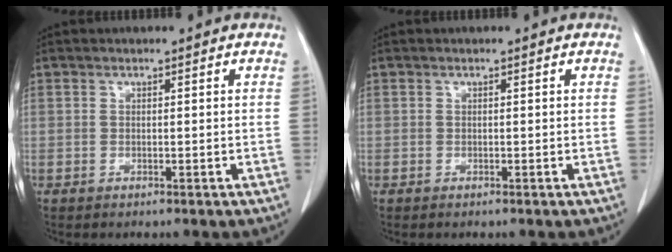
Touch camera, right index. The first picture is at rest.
{"total": 0.0}